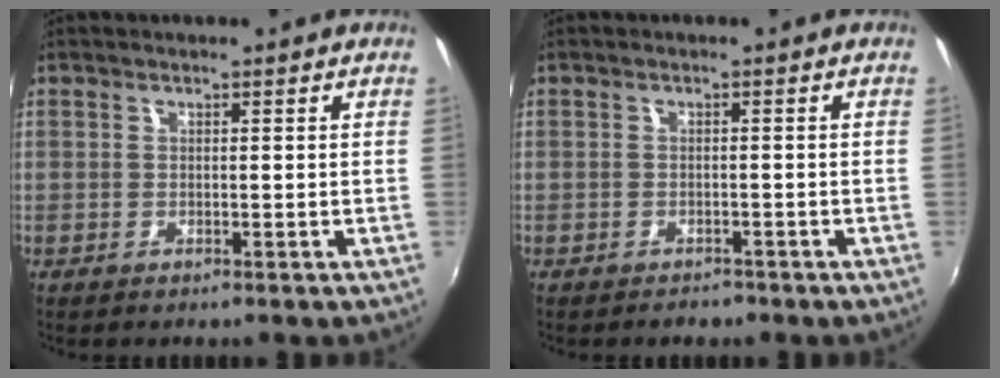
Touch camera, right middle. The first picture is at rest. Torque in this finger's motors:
{"motor_torque": [0.28, -0.96, -0.07, -0.01]}